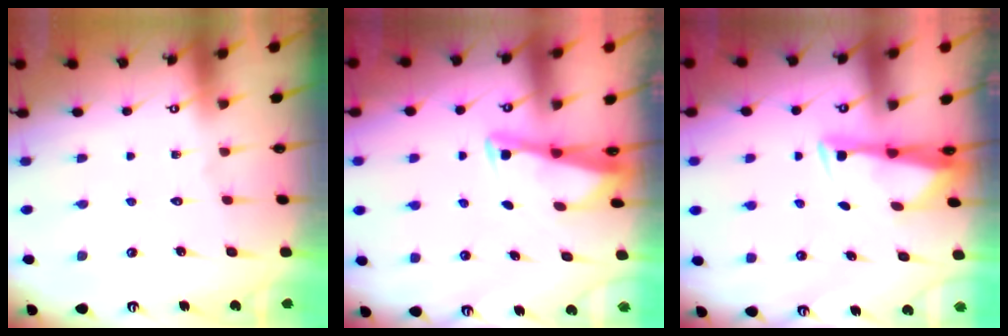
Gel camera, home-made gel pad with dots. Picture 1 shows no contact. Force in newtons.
{"total": 3.0, "press": 2.9, "slide": 0.3}
{"total": 3.2, "press": 3.1, "slide": 0.8}